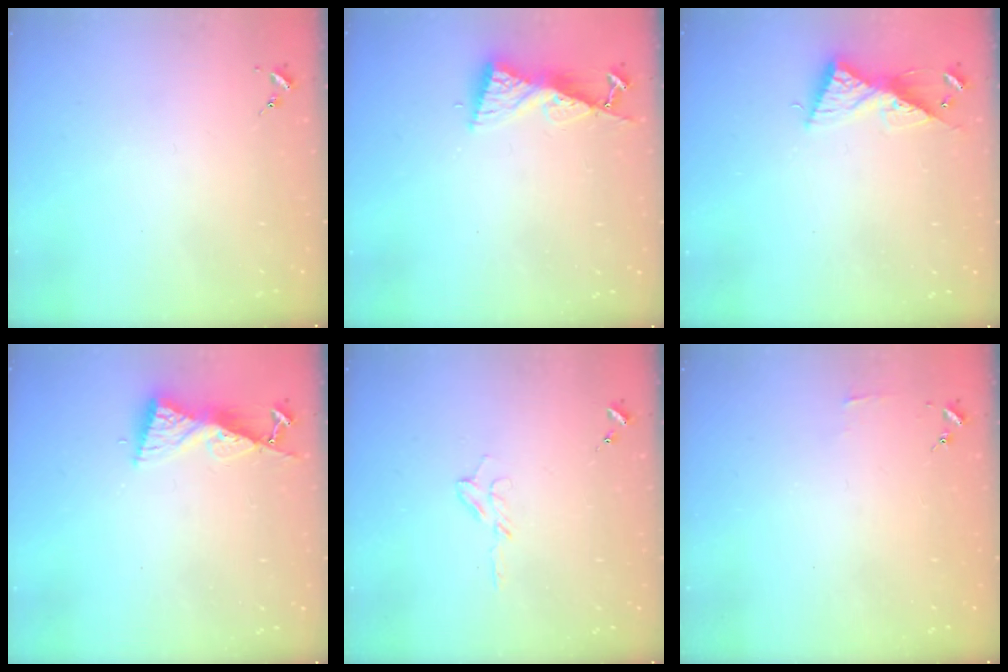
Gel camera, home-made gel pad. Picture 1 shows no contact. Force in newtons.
{"total": 8.6, "press": 8.6, "slide": 0.6}
{"total": 9.1, "press": 9.1, "slide": 0.4}
{"total": 8.6, "press": 8.6, "slide": 0.6}
{"total": 4.9, "press": 4.8, "slide": 0.6}
{"total": 2.9, "press": 2.9, "slide": 0.3}